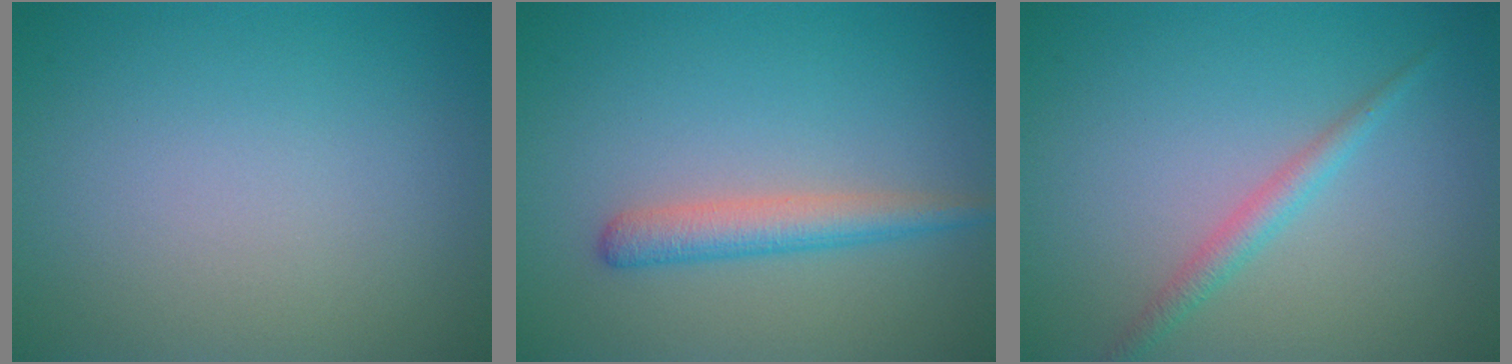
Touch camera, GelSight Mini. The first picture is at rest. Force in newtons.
{"total": 2.8, "press": 2.8, "slide": 0.1}
{"total": 1.8, "press": 1.8, "slide": 0.0}